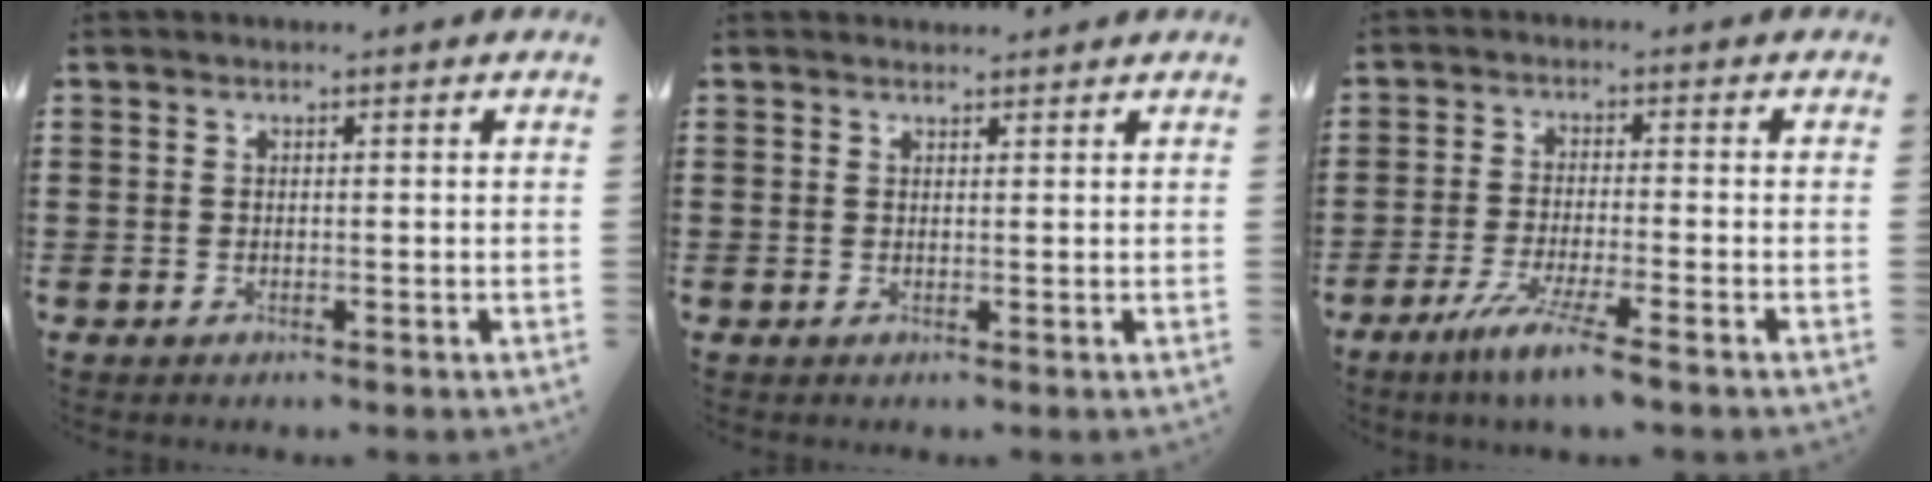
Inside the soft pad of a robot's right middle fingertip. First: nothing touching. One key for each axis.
{"total": 1.2, "fx": 1.2, "fy": 0.0, "fz": -0.1, "tx": 0.000, "ty": -0.002, "tz": 0.023}
{"total": 5.5, "fx": -3.9, "fy": -0.2, "fz": 3.9, "tx": -0.081, "ty": -0.014, "tz": -0.073}